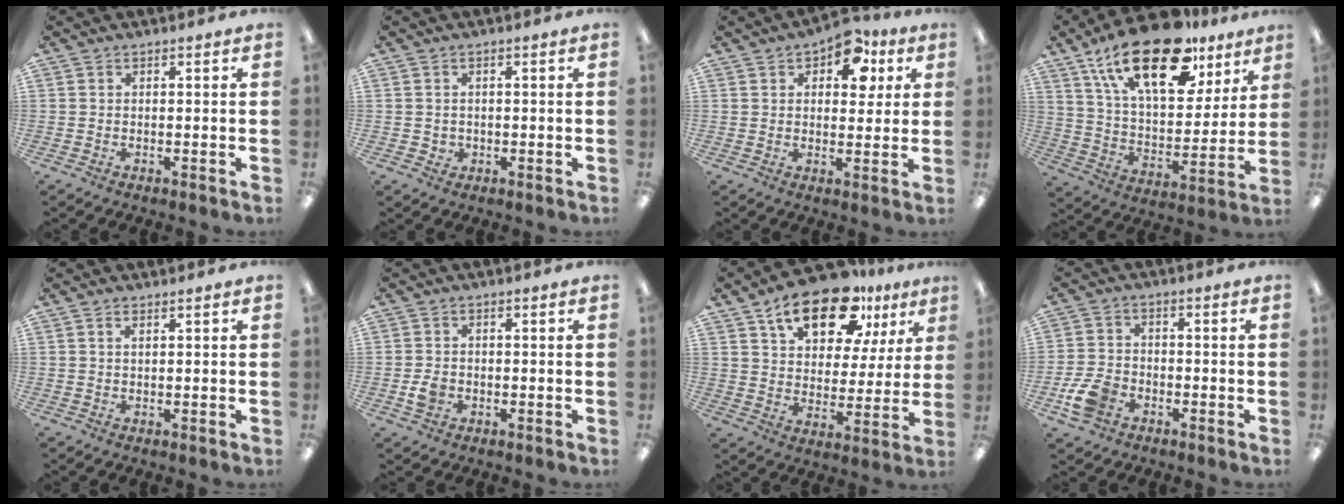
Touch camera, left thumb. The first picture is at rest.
{"total": 1.8, "force": [0.1, 1.8, 0.3], "torque": [-0.008, 0.002, 0.000]}
{"total": 9.8, "force": [5.3, 5.7, 6.0], "torque": [-0.074, -0.013, 0.088]}
{"total": 25.0, "force": [15.4, 11.5, 16.0], "torque": [-0.272, -0.079, 0.264]}
{"total": 1.2, "force": [0.6, 0.5, 0.9], "torque": [-0.020, 0.002, 0.011]}
{"total": 3.3, "force": [-0.9, 2.7, 1.7], "torque": [-0.019, 0.003, -0.016]}
{"total": 18.3, "force": [11.8, 9.1, 10.6], "torque": [-0.167, -0.052, 0.203]}
{"total": 7.6, "force": [-3.7, 5.3, 4.0], "torque": [-0.090, 0.015, -0.067]}